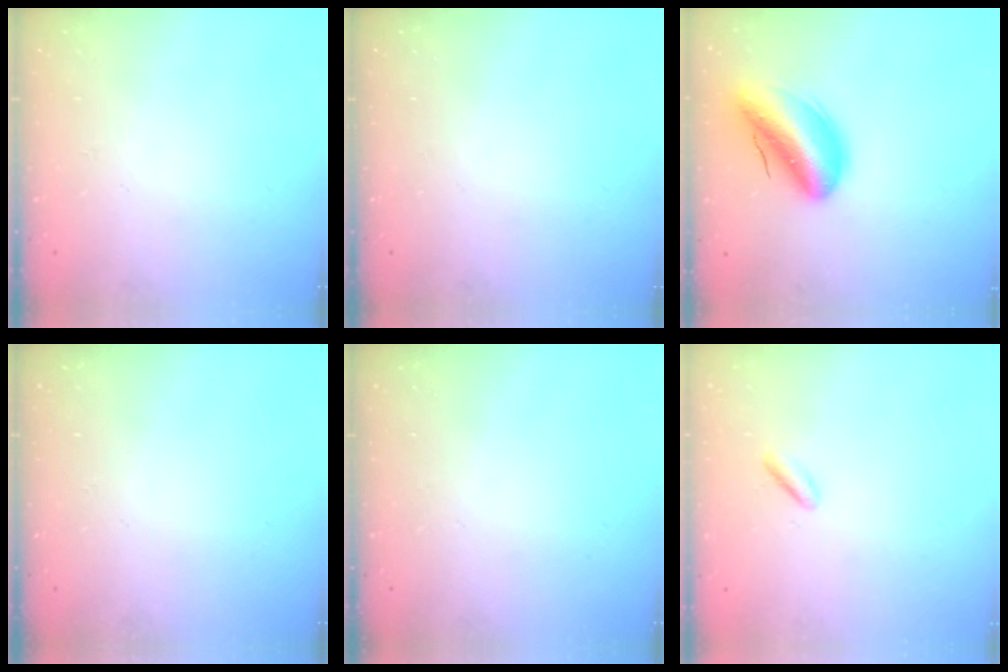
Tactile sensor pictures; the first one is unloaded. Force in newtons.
{"total": 0.0}
{"total": 12.9, "press": 12.3, "slide": 3.8}
{"total": 0.0}
{"total": 0.0}
{"total": 1.4, "press": 1.2, "slide": 0.8}